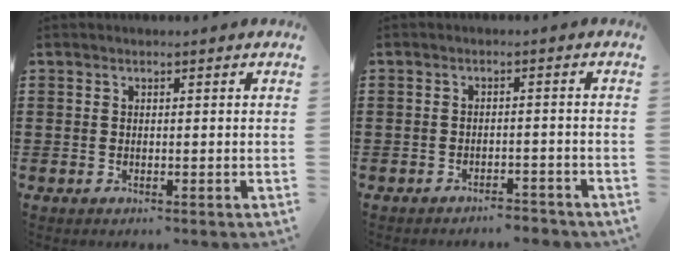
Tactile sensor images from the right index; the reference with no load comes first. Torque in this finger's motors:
{"motor_torque": [-0.20, 0.15, 0.09, -0.01]}